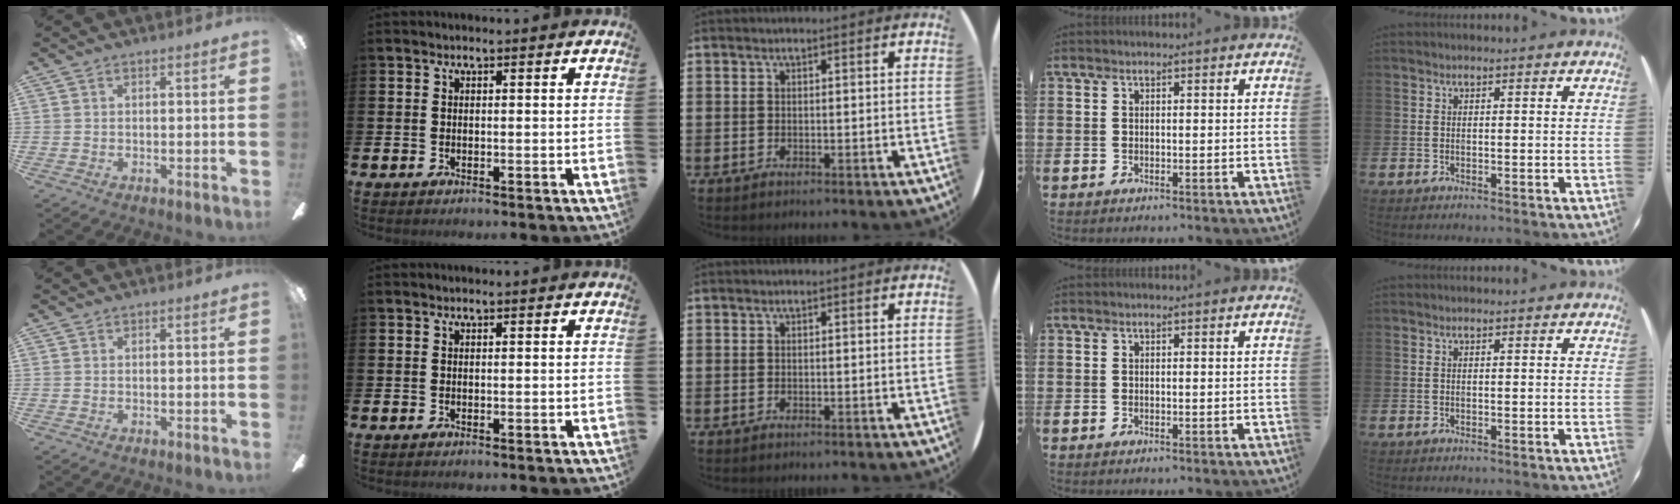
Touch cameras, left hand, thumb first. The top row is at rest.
{}